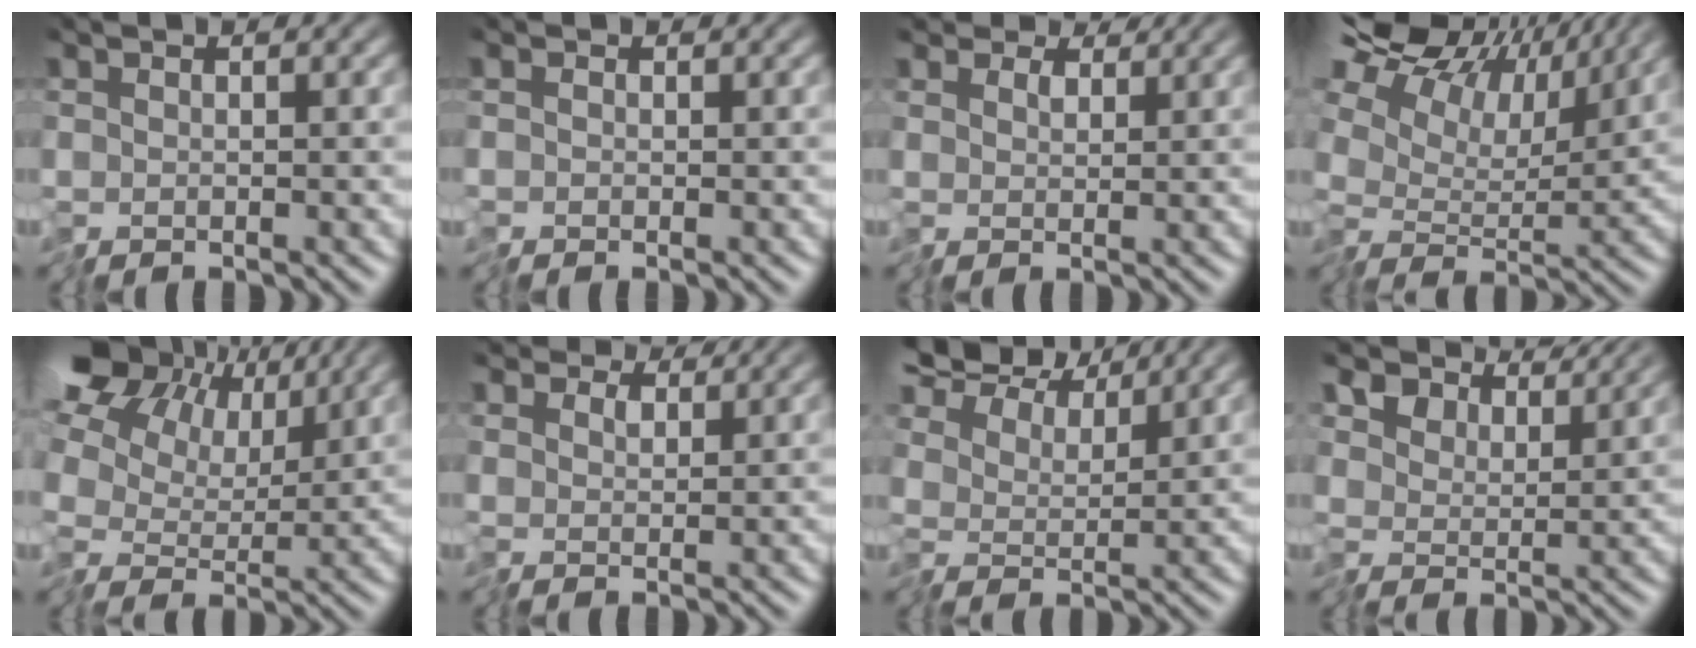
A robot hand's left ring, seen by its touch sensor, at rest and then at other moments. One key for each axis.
{"total": 0.0}
{"total": 2.3, "fx": 1.8, "fy": 1.3, "fz": 0.6, "tx": -0.020, "ty": 0.003, "tz": 0.023}
{"total": 13.5, "fx": 7.0, "fy": 7.8, "fz": 8.6, "tx": -0.205, "ty": 0.049, "tz": 0.116}
{"total": 12.3, "fx": 5.3, "fy": 8.1, "fz": 7.6, "tx": -0.160, "ty": 0.034, "tz": 0.088}
{"total": 2.5, "fx": 2.1, "fy": 1.3, "fz": 0.6, "tx": -0.021, "ty": 0.004, "tz": 0.028}
{"total": 7.4, "fx": 6.0, "fy": 3.0, "fz": 3.1, "tx": -0.073, "ty": 0.018, "tz": 0.092}
{"total": 3.9, "fx": 3.6, "fy": 1.4, "fz": 0.7, "tx": -0.024, "ty": 0.002, "tz": 0.054}